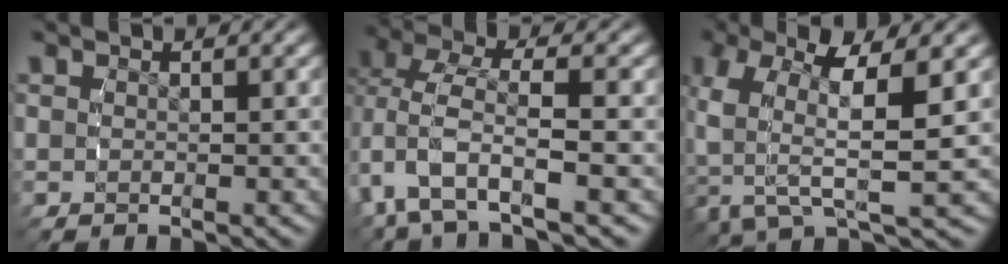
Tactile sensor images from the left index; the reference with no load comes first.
{"total": 3.5, "force": [-0.7, 1.5, 3.1], "torque": [-0.104, -0.017, -0.008]}
{"total": 7.6, "force": [-0.3, 3.6, 6.7], "torque": [-0.138, -0.018, 0.003]}